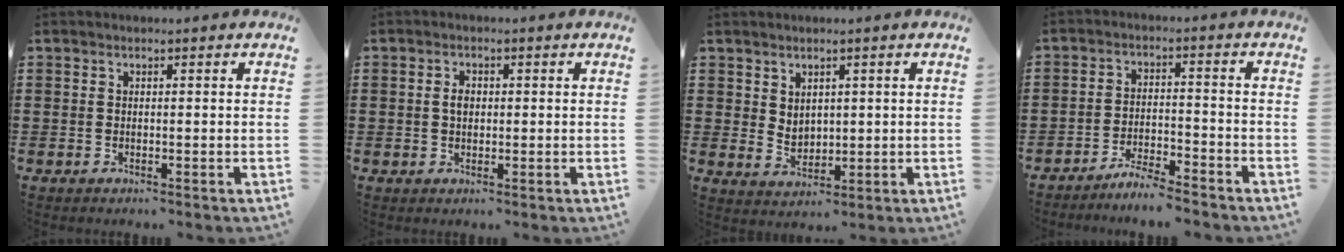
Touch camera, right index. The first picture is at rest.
{"total": 2.1, "force": [0.2, 1.3, 1.6], "torque": [-0.033, 0.007, 0.002]}
{"total": 2.9, "force": [1.7, 2.2, 0.9], "torque": [-0.018, 0.002, 0.030]}
{"total": 4.4, "force": [-4.3, -0.2, 1.0], "torque": [-0.026, -0.001, -0.088]}